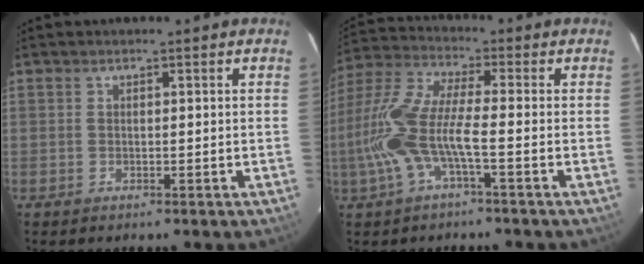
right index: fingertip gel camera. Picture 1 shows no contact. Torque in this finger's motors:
{"motor_torque": [1.46, -0.67, 0.97, 0.21]}